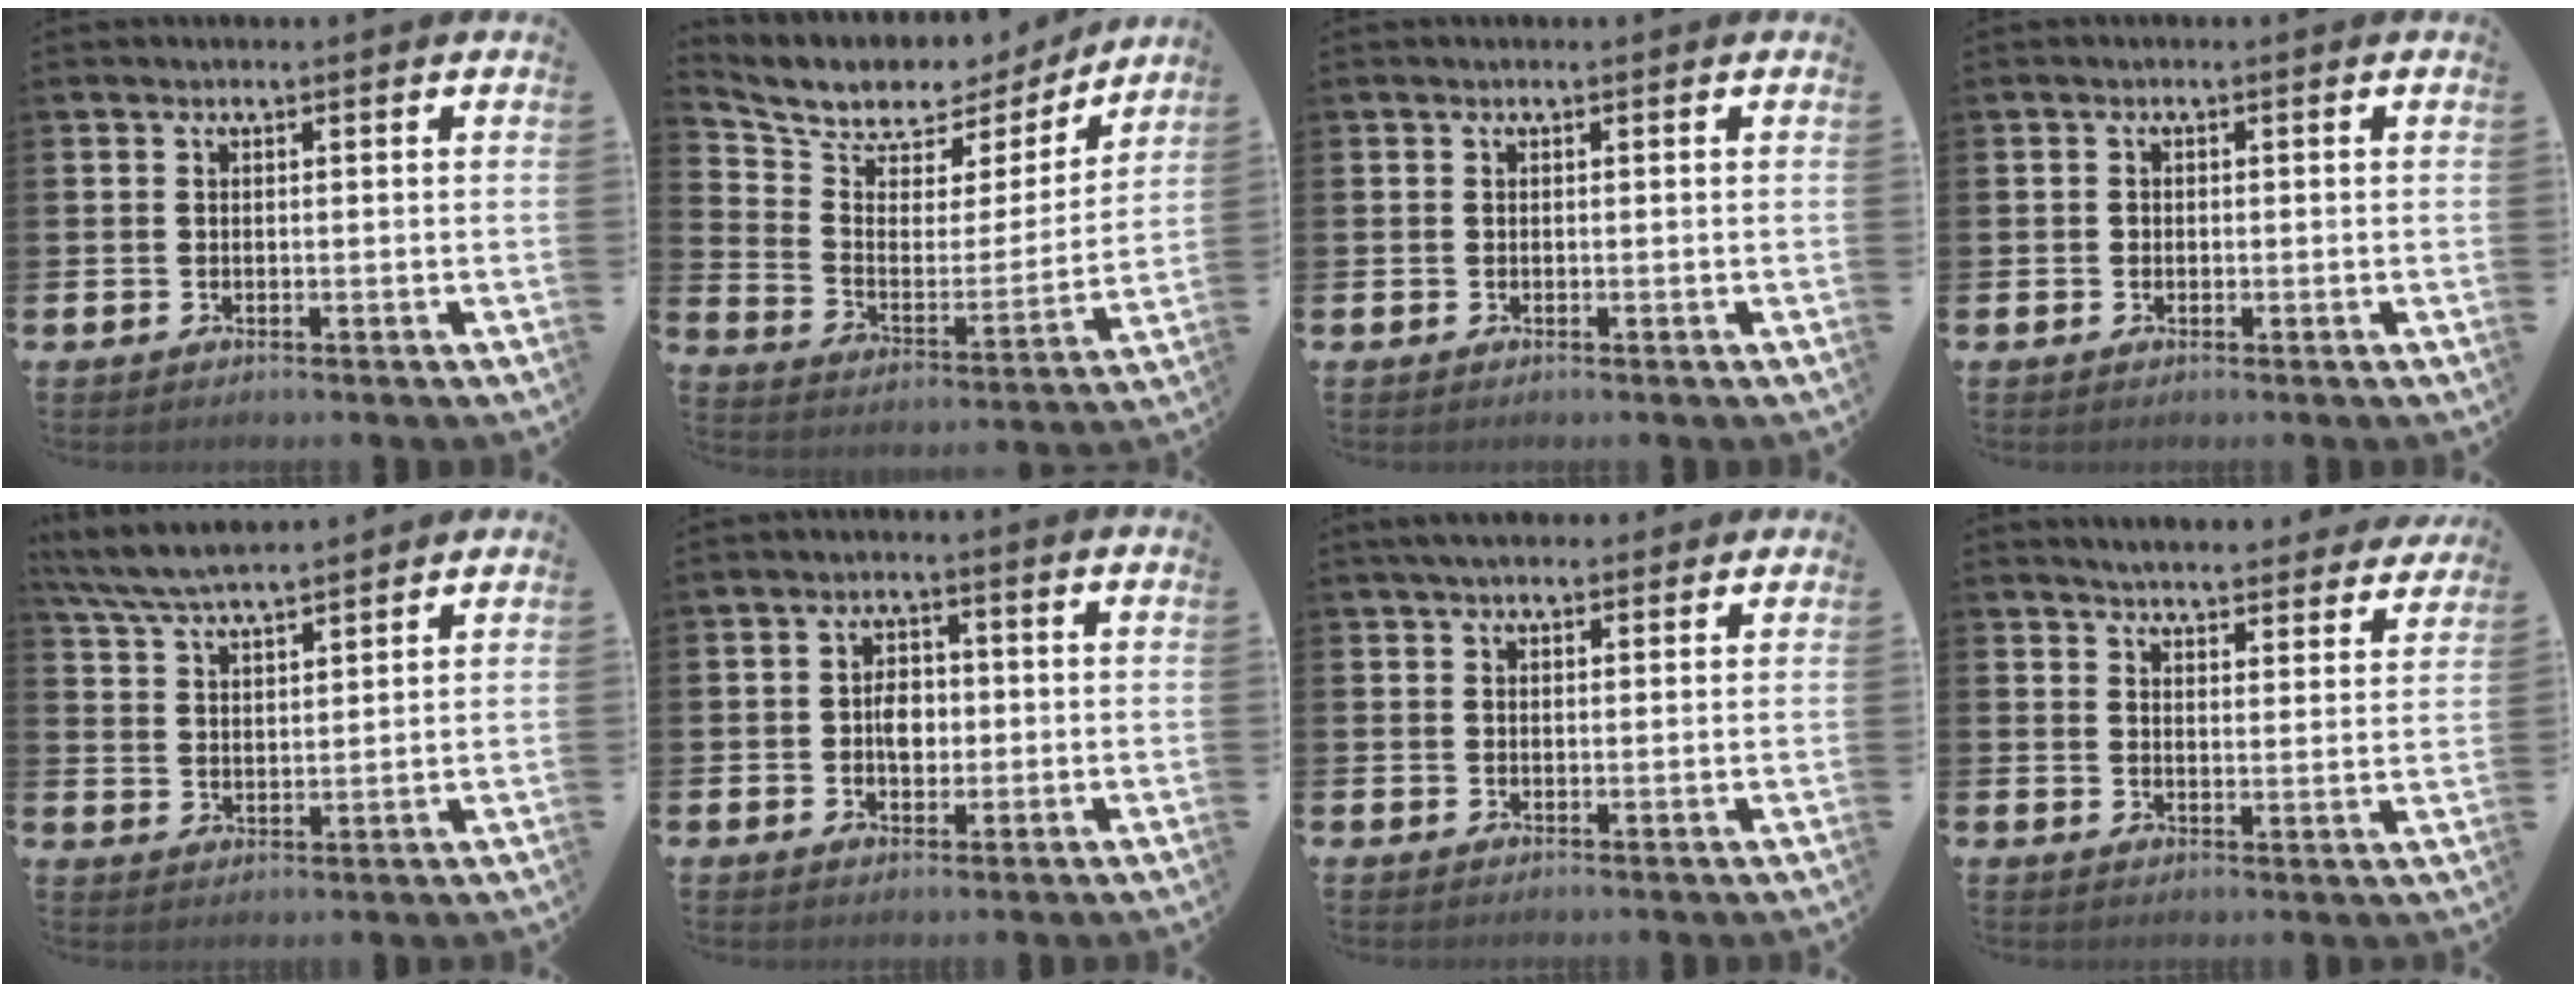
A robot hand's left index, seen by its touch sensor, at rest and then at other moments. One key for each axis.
{"total": 8.1, "fx": 7.1, "fy": 3.5, "fz": 1.4, "tx": -0.078, "ty": -0.051, "tz": 0.125}
{"total": 0.0}
{"total": 0.7, "fx": -0.2, "fy": 0.6, "fz": 0.2, "tx": -0.001, "ty": 0.004, "tz": -0.005}
{"total": 6.2, "fx": 6.0, "fy": 0.6, "fz": 1.5, "tx": -0.054, "ty": -0.027, "tz": 0.110}
{"total": 3.8, "fx": -0.1, "fy": 2.7, "fz": 2.7, "tx": -0.035, "ty": 0.003, "tz": -0.009}
{"total": 2.7, "fx": 2.4, "fy": 0.8, "fz": 0.8, "tx": -0.017, "ty": 0.000, "tz": 0.042}
{"total": 4.9, "fx": 4.8, "fy": 0.4, "fz": 0.3, "tx": -0.020, "ty": -0.039, "tz": 0.083}